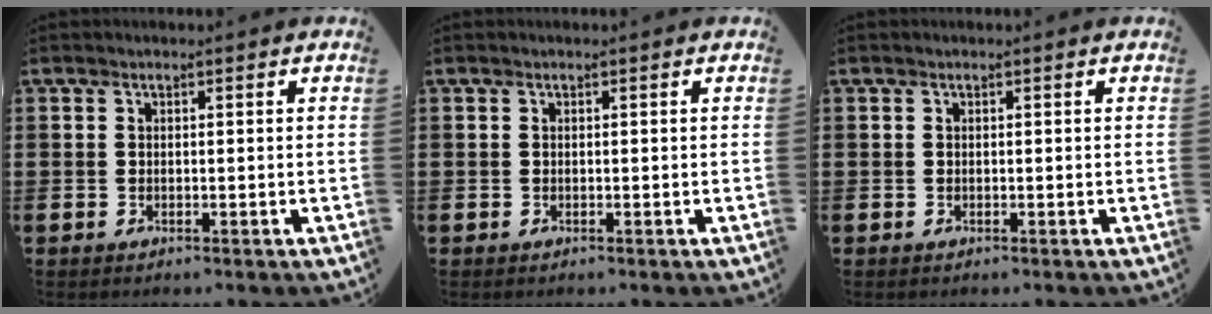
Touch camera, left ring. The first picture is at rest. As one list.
[{"total": 0.0}, {"total": 0.0}]